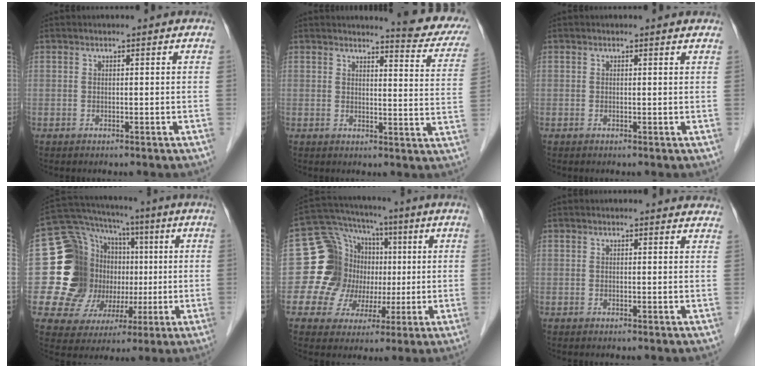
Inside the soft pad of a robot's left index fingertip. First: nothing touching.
{"total": 11.5, "force": [10.5, 1.8, 4.3], "torque": [-0.033, -0.049, 0.095]}
{"total": 1.0, "force": [0.8, 0.4, 0.3], "torque": [-0.009, 0.004, 0.006]}
{"total": 17.6, "force": [-0.3, 15.3, 8.7], "torque": [-0.132, 0.045, 0.014]}
{"total": 12.6, "force": [-0.1, 11.7, 4.5], "torque": [-0.068, 0.039, 0.008]}
{"total": 6.3, "force": [5.9, 1.6, 1.6], "torque": [-0.005, 0.011, 0.051]}